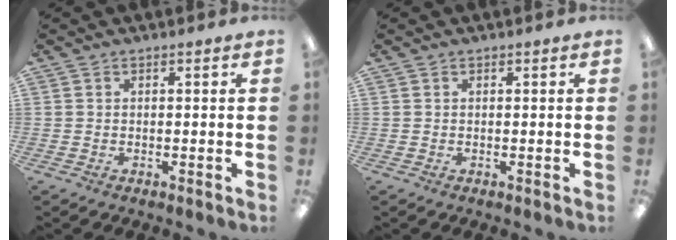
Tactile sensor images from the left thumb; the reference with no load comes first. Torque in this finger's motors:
{"motor_torque": [-0.18, 0.18, 0.00, 0.00, 0.00]}